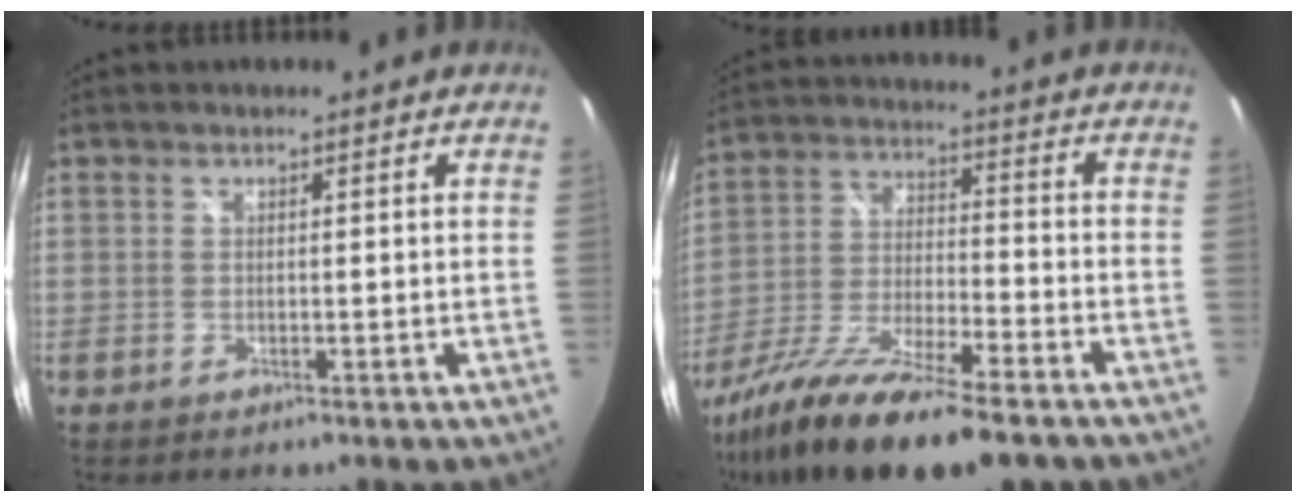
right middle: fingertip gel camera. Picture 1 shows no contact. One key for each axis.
{"total": 20.1, "fx": -14.4, "fy": 4.3, "fz": 13.3, "tx": -0.261, "ty": -0.053, "tz": -0.257}